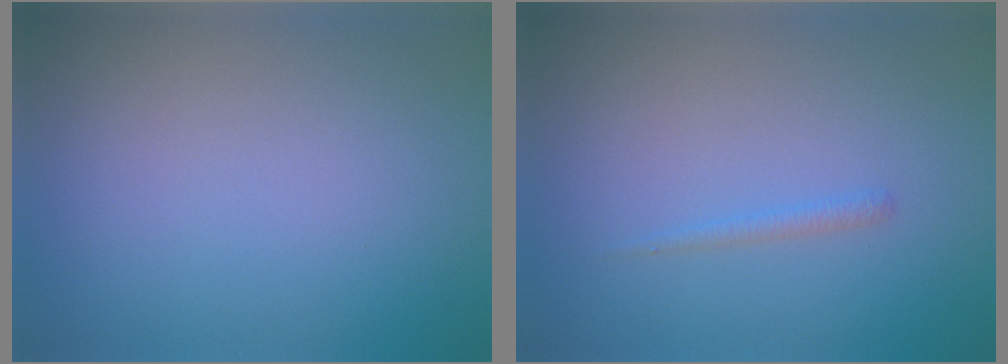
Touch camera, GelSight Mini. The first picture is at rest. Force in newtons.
{"total": 0.8, "press": 0.8, "slide": 0.1}